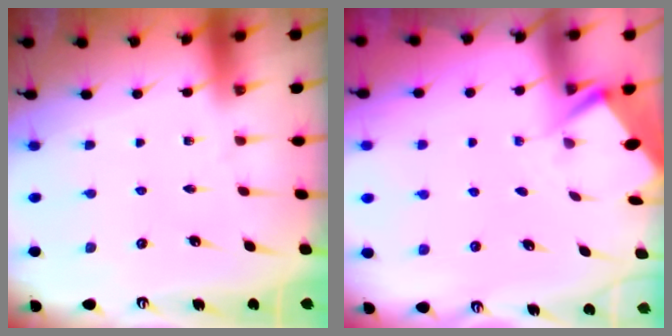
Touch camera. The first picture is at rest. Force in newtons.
{"total": 2.9, "press": 2.9, "slide": 0.3}